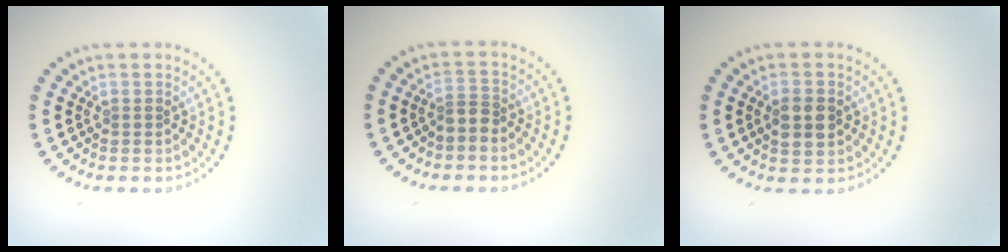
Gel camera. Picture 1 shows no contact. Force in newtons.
{"total": 1.5, "press": 1.2, "slide": 1.0}
{"total": 2.9, "press": 2.9, "slide": 0.0}